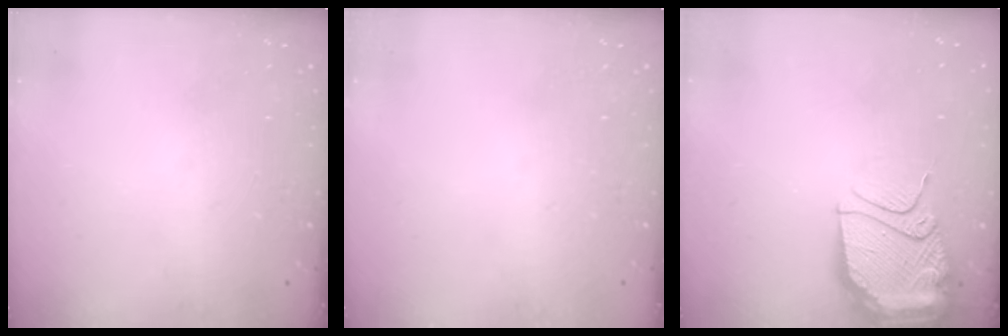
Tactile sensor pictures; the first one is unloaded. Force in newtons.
{"total": 0.0}
{"total": 14.2, "press": 14.2, "slide": 1.4}